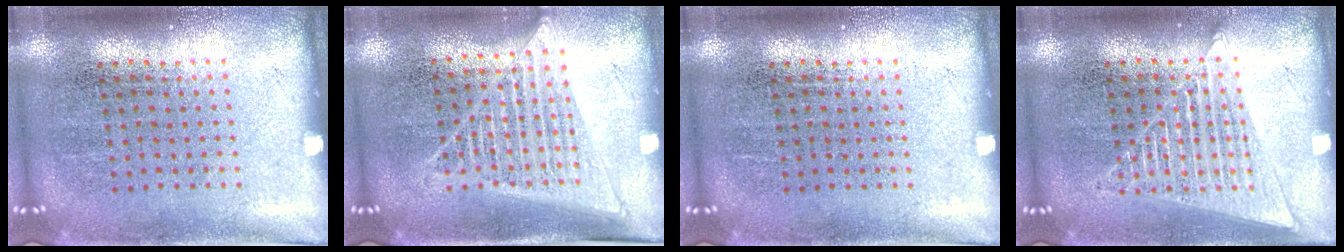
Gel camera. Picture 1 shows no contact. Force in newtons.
{"total": 1.3, "press": 1.2, "slide": 0.5}
{"total": 0.0}
{"total": 2.6, "press": 2.5, "slide": 0.3}